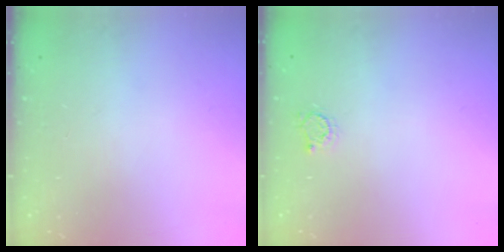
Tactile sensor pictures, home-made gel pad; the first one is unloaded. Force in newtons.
{"total": 2.8, "press": 2.8, "slide": 0.4}